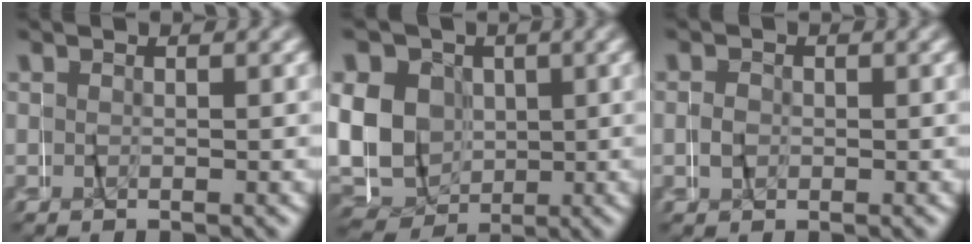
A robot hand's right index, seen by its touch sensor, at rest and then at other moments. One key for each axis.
{"total": 14.4, "fx": 1.6, "fy": 13.1, "fz": 5.6, "tx": -0.138, "ty": -0.016, "tz": 0.019}
{"total": 0.6, "fx": -0.1, "fy": 0.6, "fz": -0.2, "tx": 0.006, "ty": 0.004, "tz": -0.006}